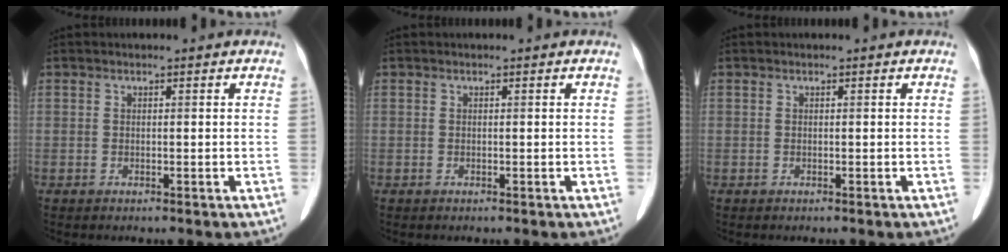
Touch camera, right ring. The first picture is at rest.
{"total": 0.0}
{"total": 0.0}